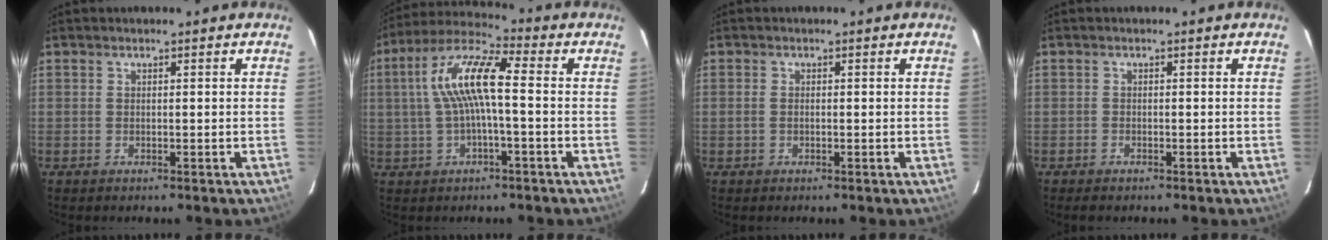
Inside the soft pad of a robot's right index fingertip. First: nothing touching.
{"total": 11.4, "force": [0.5, 2.6, 11.1], "torque": [-0.221, 0.022, 0.005]}
{"total": 0.9, "force": [-0.2, 0.7, 0.5], "torque": [-0.009, 0.002, -0.005]}
{"total": 1.1, "force": [-1.0, 0.3, 0.2], "torque": [-0.008, -0.003, -0.020]}